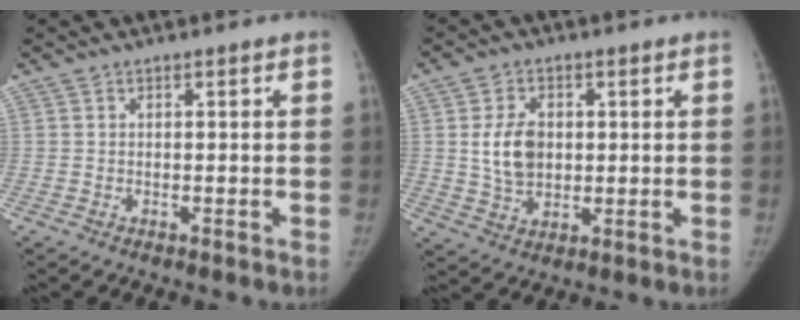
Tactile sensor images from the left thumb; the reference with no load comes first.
{"total": 8.2, "force": [1.1, 6.0, 5.4], "torque": [-0.076, -0.008, 0.027]}